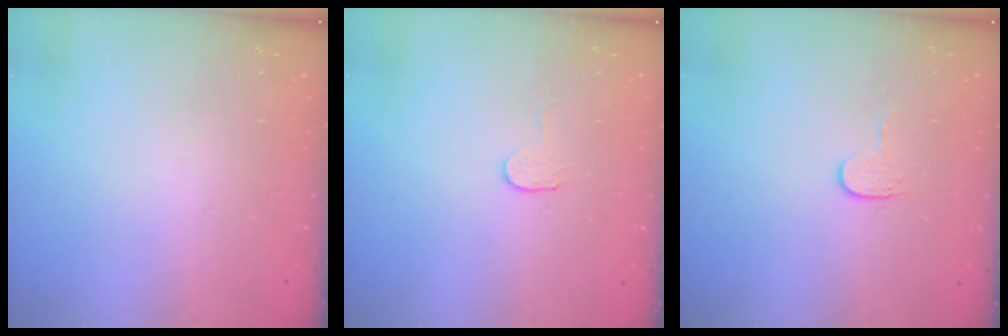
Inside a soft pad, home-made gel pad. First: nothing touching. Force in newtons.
{"total": 2.9, "press": 2.9, "slide": 0.3}
{"total": 3.6, "press": 3.6, "slide": 0.4}